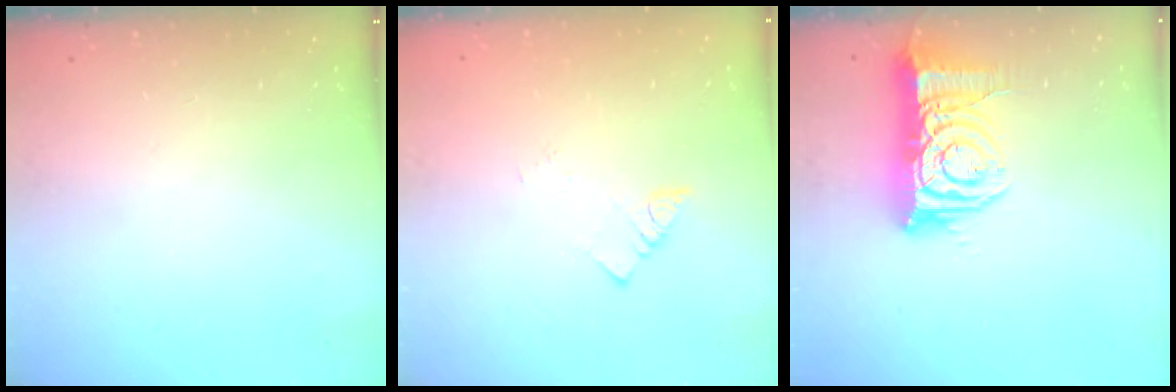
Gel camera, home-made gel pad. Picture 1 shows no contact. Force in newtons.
{"total": 1.9, "press": 1.9, "slide": 0.1}
{"total": 11.9, "press": 11.9, "slide": 1.2}